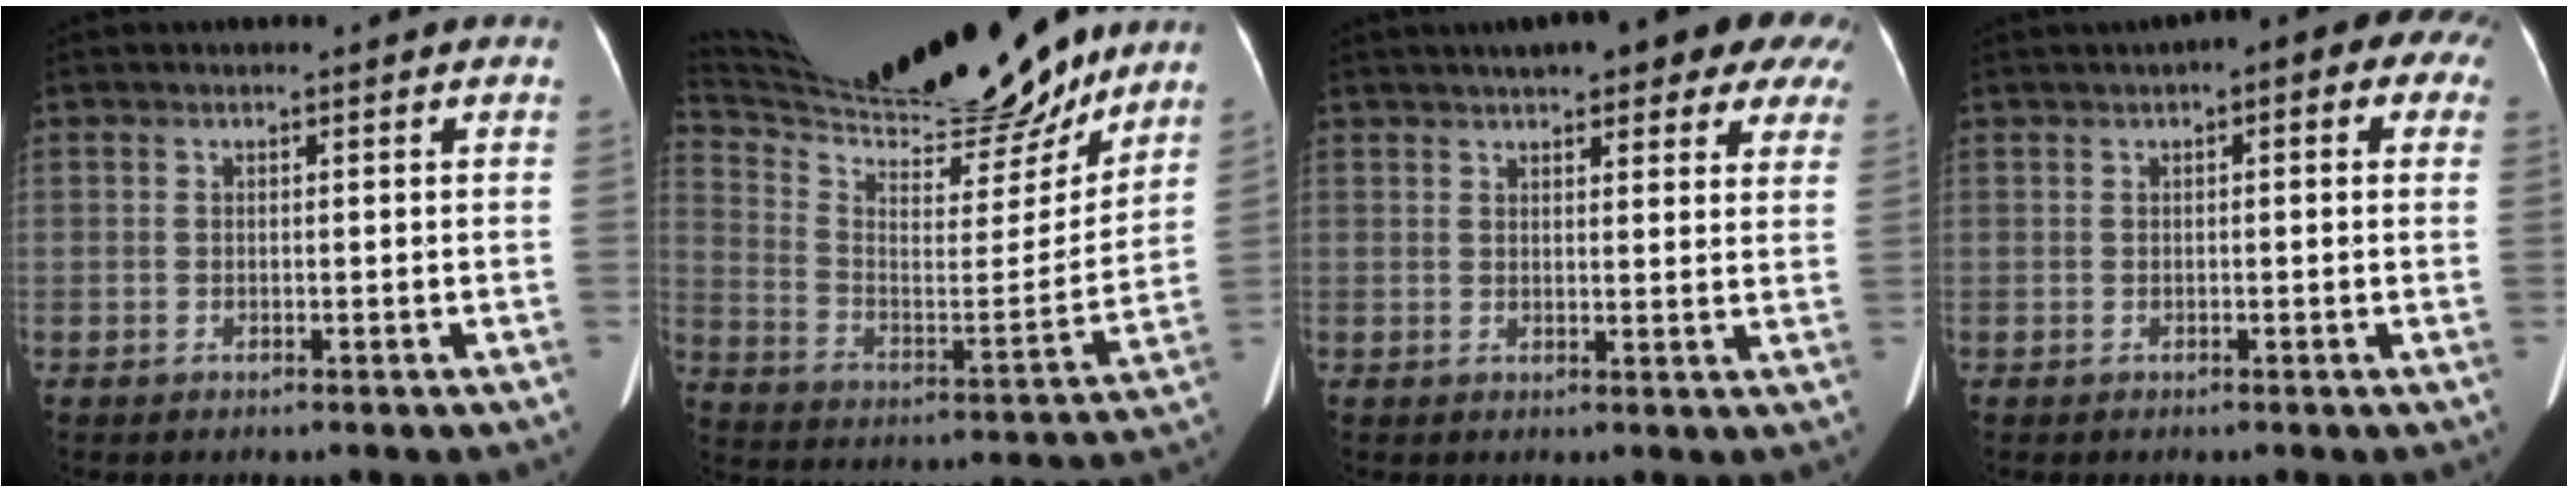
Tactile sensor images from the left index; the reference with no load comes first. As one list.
[{"total": 25.2, "force": [22.5, 3.9, 10.8], "torque": [-0.196, -0.027, 0.347]}, {"total": 16.9, "force": [12.6, 4.5, 10.4], "torque": [-0.132, 0.034, 0.145]}, {"total": 7.6, "force": [3.5, 2.9, 6.1], "torque": [-0.063, 0.042, 0.036]}]